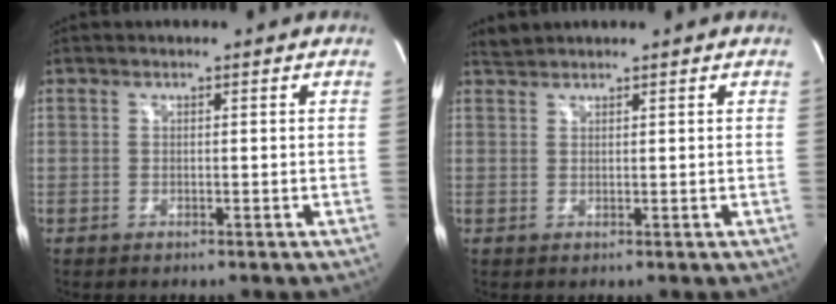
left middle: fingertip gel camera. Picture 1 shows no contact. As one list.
[{"total": 1.4, "force": [1.4, -0.1, -0.2], "torque": [-0.007, 0.009, 0.034]}]